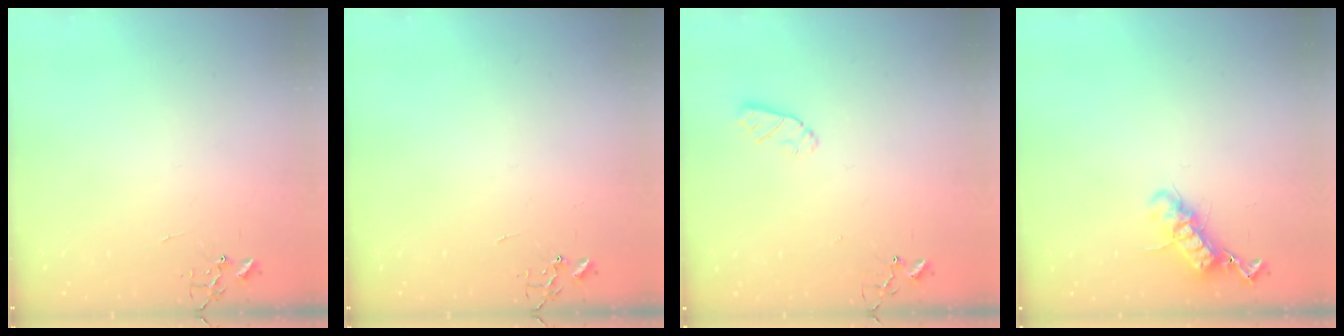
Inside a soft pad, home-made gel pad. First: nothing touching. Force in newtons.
{"total": 0.0}
{"total": 6.0, "press": 6.0, "slide": 0.3}
{"total": 12.0, "press": 11.9, "slide": 0.7}